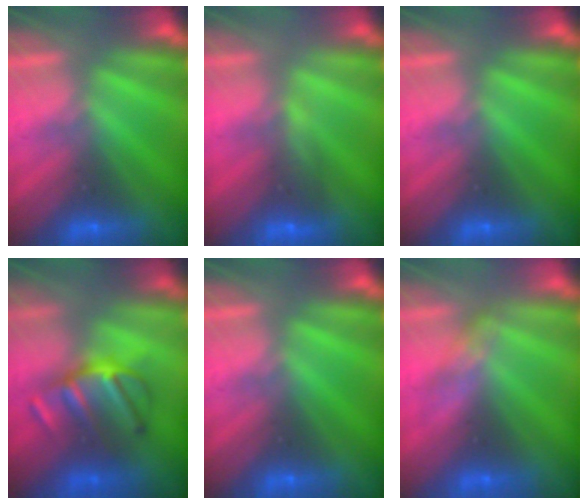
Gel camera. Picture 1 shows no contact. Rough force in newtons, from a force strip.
{"total": 4.6}
{"total": 0.0}
{"total": 2.9}
{"total": 0.0}
{"total": 2.8}